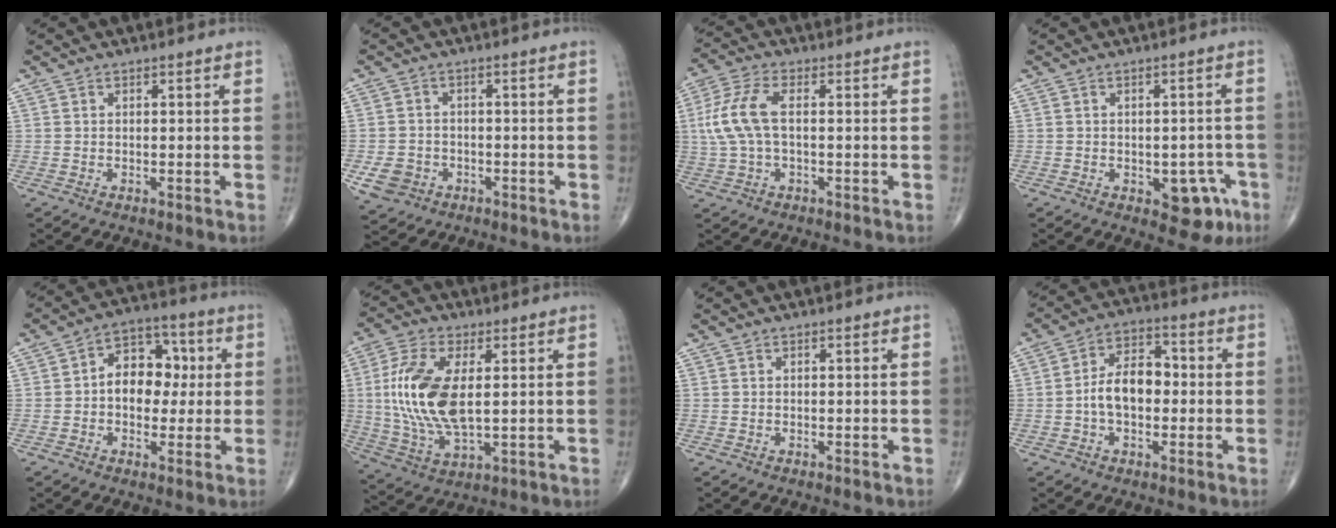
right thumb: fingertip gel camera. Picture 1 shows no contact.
{"total": 5.4, "force": [-2.1, 4.5, 1.9], "torque": [-0.030, 0.010, -0.031]}
{"total": 9.0, "force": [0.6, 4.1, 8.0], "torque": [-0.201, 0.020, 0.010]}
{"total": 7.1, "force": [-2.8, 4.1, 5.1], "torque": [-0.029, 0.016, -0.028]}
{"total": 10.7, "force": [0.6, 7.7, 7.4], "torque": [-0.071, 0.027, 0.002]}
{"total": 15.8, "force": [1.6, 7.4, 13.8], "torque": [-0.295, -0.008, 0.037]}
{"total": 0.0}
{"total": 9.4, "force": [-0.9, 6.0, 7.2], "torque": [-0.109, 0.032, -0.026]}